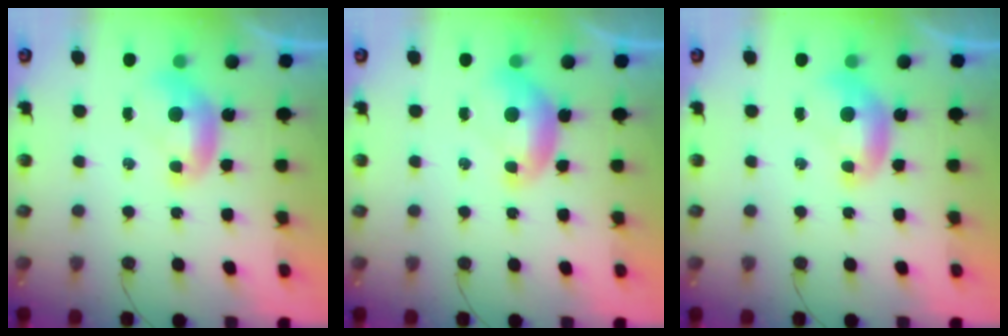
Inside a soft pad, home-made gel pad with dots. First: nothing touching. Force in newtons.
{"total": 0.6, "press": 0.5, "slide": 0.3}
{"total": 0.0}